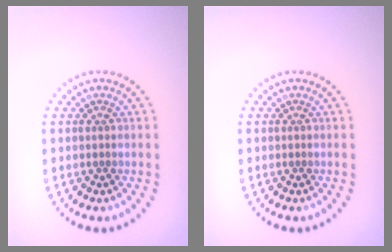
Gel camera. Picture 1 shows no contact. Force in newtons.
{"total": 0.0}